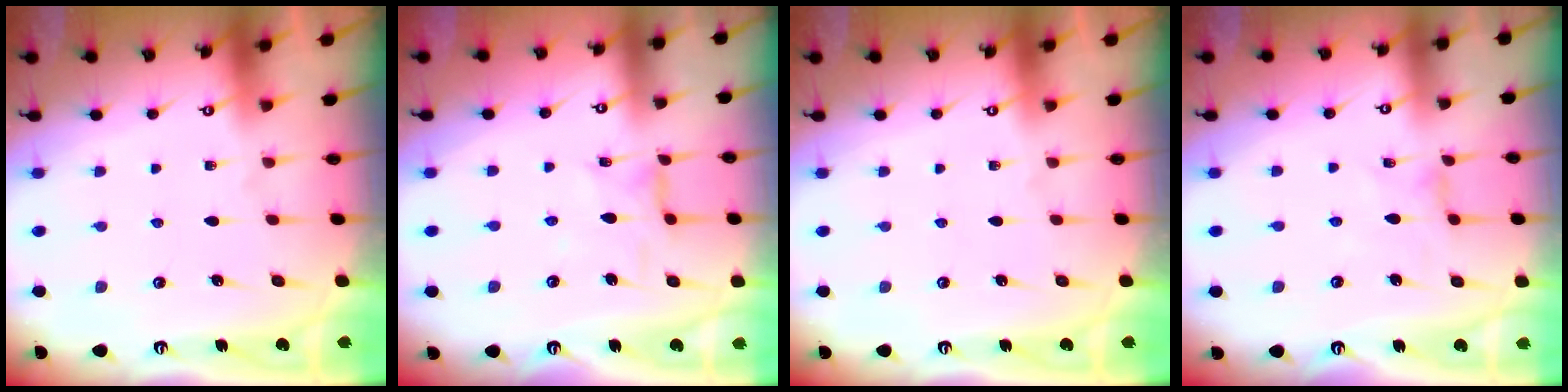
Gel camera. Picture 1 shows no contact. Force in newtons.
{"total": 2.4, "press": 2.3, "slide": 0.3}
{"total": 0.0}
{"total": 1.0, "press": 0.9, "slide": 0.2}